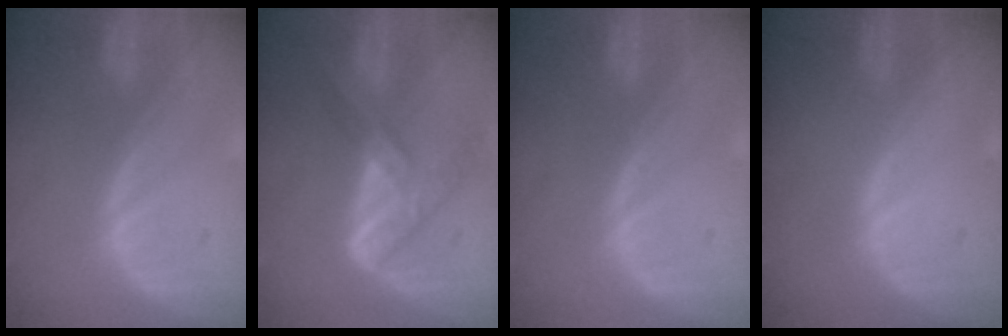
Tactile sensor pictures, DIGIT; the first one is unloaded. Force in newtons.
{"total": 7.2, "press": 6.1, "slide": 3.9}
{"total": 0.0}
{"total": 0.0}